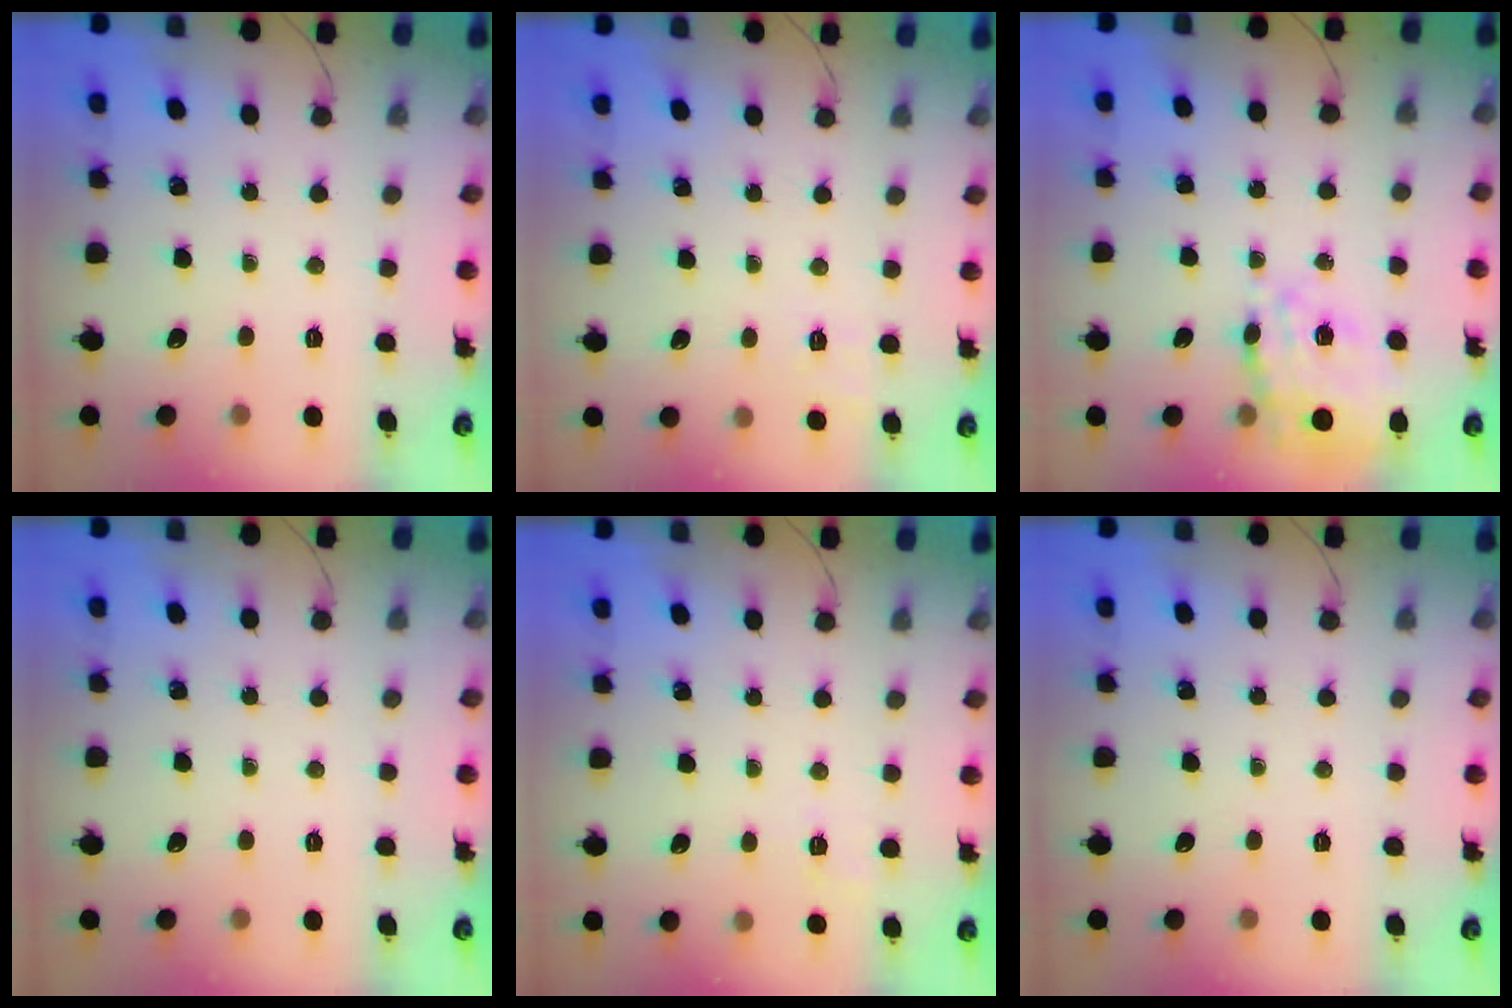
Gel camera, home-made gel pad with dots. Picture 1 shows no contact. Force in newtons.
{"total": 6.6, "press": 6.4, "slide": 1.8}
{"total": 15.7, "press": 15.4, "slide": 3.1}
{"total": 0.0}
{"total": 3.1, "press": 2.7, "slide": 1.5}
{"total": 0.0}